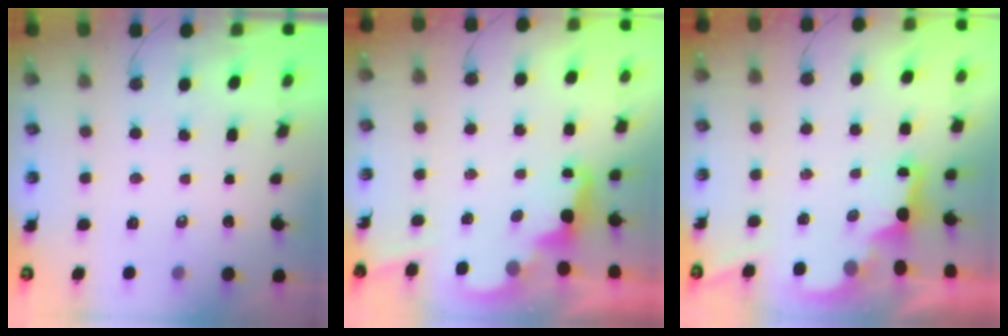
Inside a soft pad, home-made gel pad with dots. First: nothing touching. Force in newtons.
{"total": 2.5, "press": 2.5, "slide": 0.5}
{"total": 2.3, "press": 2.2, "slide": 0.8}